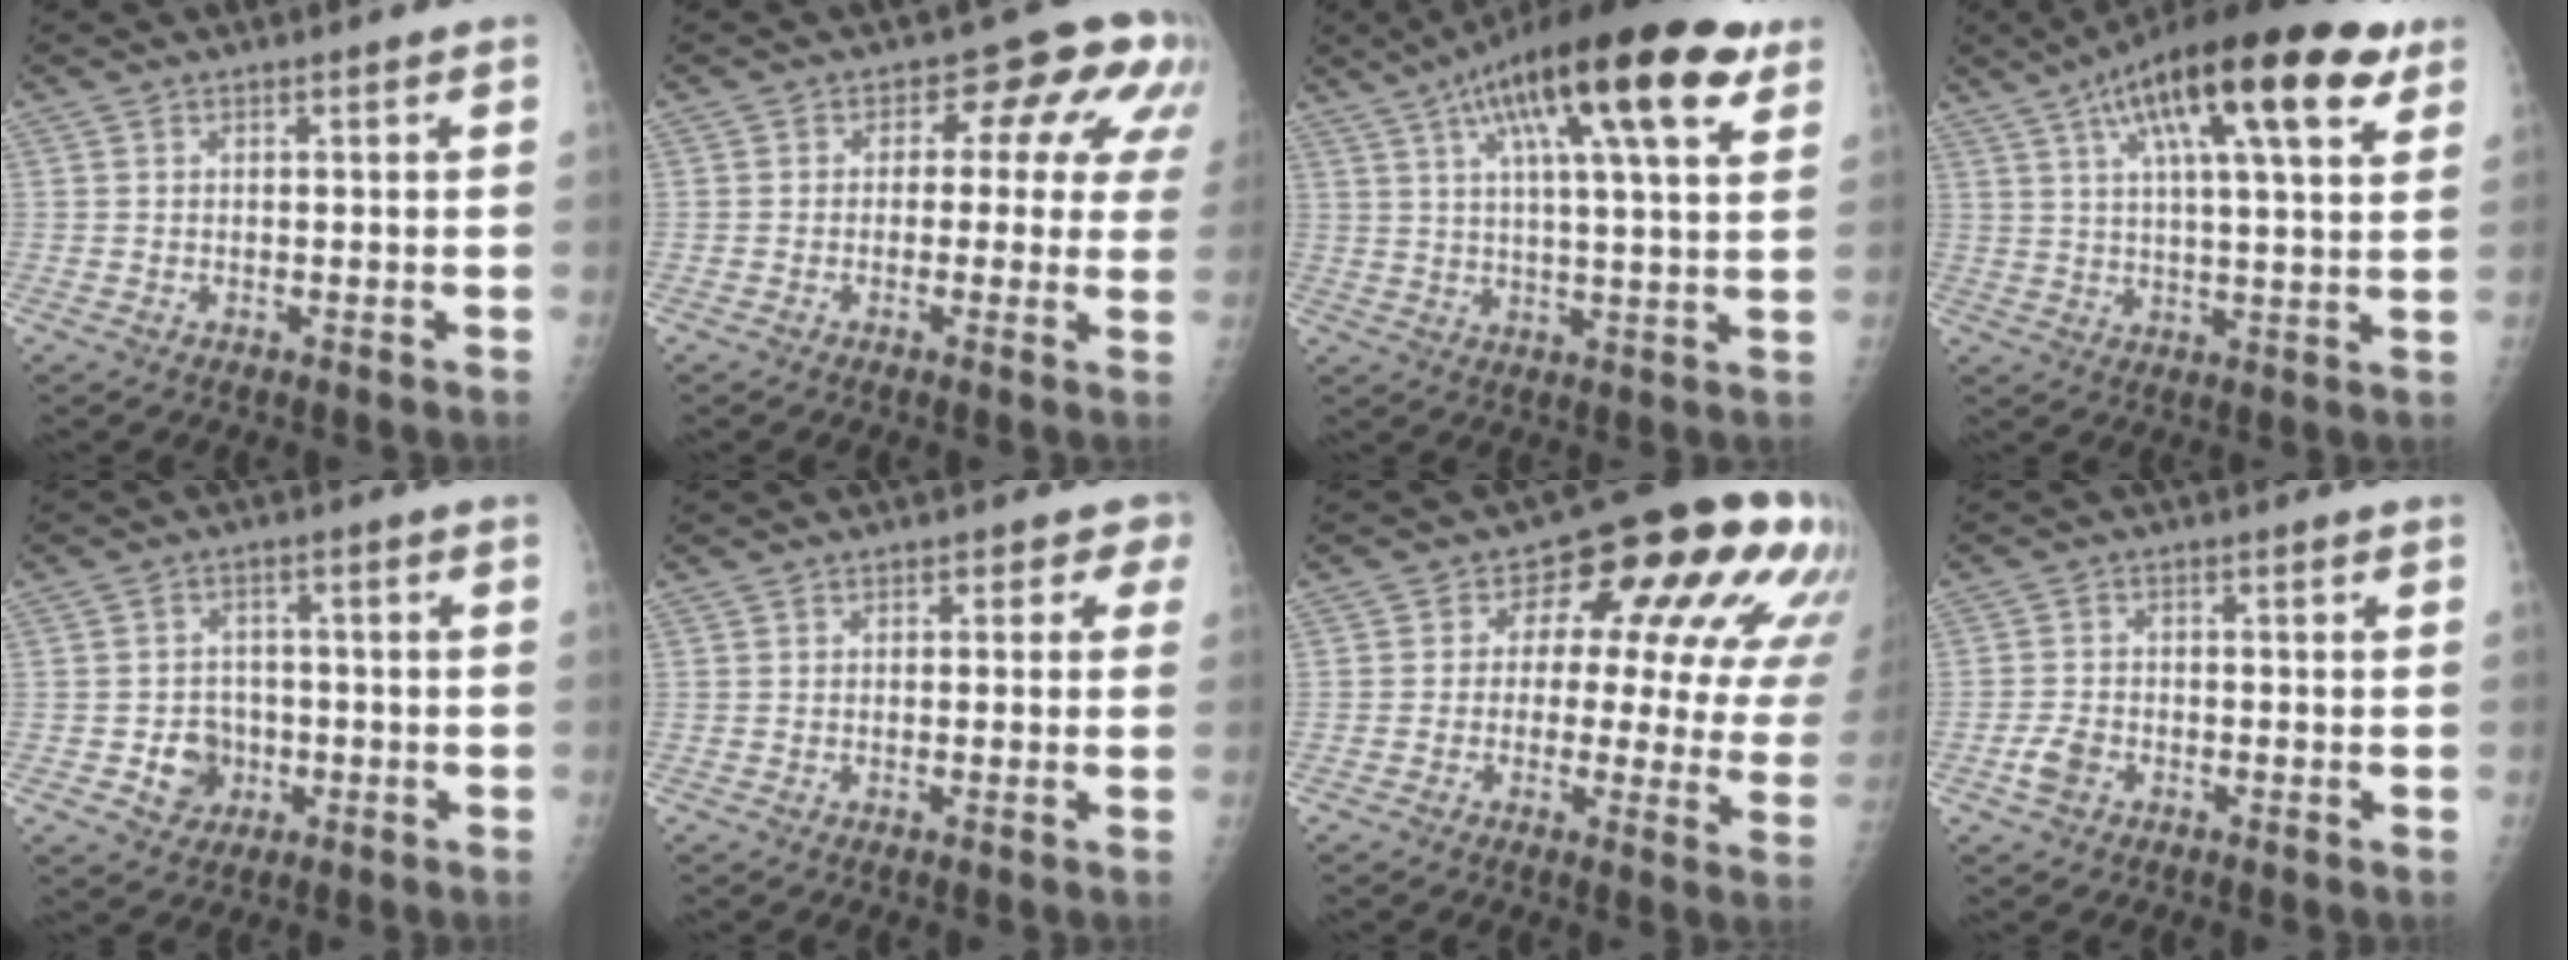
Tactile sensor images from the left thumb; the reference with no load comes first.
{"total": 9.8, "force": [2.7, 6.1, 7.2], "torque": [-0.028, 0.014, 0.018]}
{"total": 21.7, "force": [11.0, 5.0, 18.0], "torque": [-0.274, -0.005, 0.166]}
{"total": 21.6, "force": [10.9, 5.5, 17.8], "torque": [-0.271, -0.003, 0.165]}
{"total": 5.8, "force": [-1.8, 5.1, 2.1], "torque": [-0.005, 0.011, -0.024]}
{"total": 2.0, "force": [0.7, 1.7, 0.8], "torque": [0.027, 0.004, -0.005]}
{"total": 18.6, "force": [5.7, 9.7, 14.8], "torque": [-0.135, 0.011, 0.055]}
{"total": 3.5, "force": [-1.9, 2.3, 1.9], "torque": [-0.036, 0.009, -0.033]}